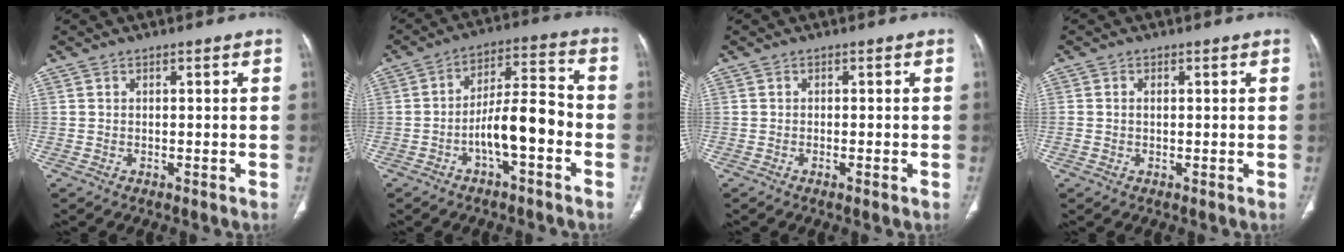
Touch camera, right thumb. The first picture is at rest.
{"total": 10.9, "force": [-3.6, 3.7, 9.6], "torque": [-0.157, 0.046, -0.062]}
{"total": 1.2, "force": [-0.5, 0.2, 1.1], "torque": [-0.022, -0.002, -0.008]}
{"total": 1.1, "force": [0.0, 0.8, 0.8], "torque": [-0.024, 0.007, 0.003]}